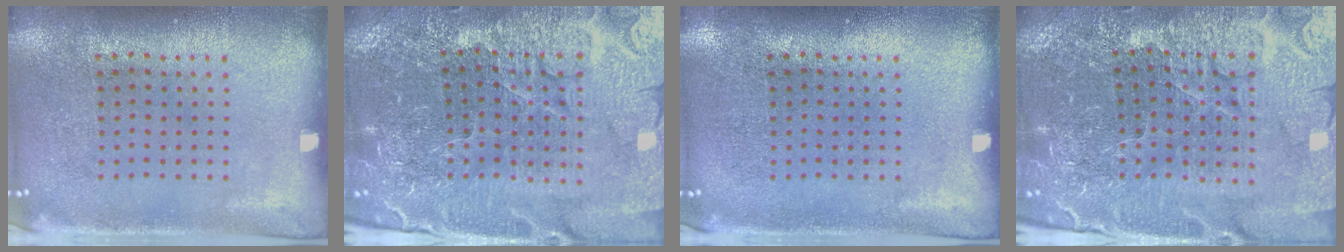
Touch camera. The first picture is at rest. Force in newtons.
{"total": 4.9, "press": 4.7, "slide": 1.4}
{"total": 0.0}
{"total": 4.9, "press": 4.7, "slide": 1.4}